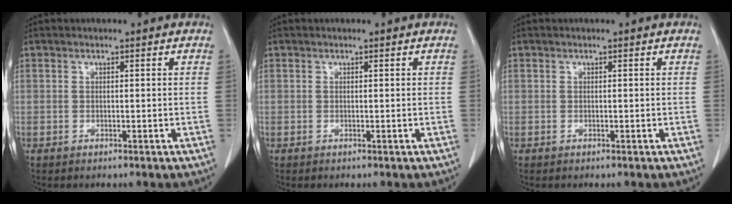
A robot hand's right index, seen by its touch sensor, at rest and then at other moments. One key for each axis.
{"total": 0.0}
{"total": 0.0}